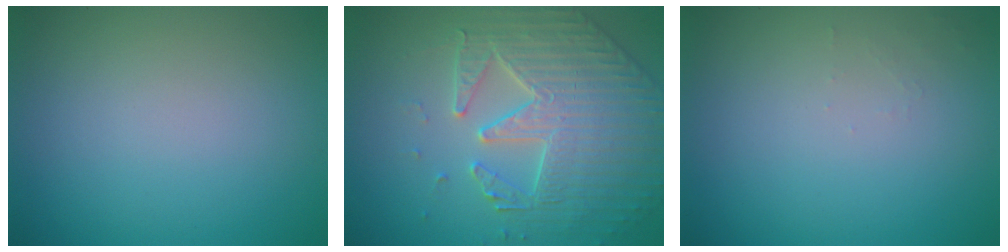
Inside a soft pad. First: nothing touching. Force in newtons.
{"total": 4.8, "press": 4.8, "slide": 0.5}
{"total": 0.7, "press": 0.7, "slide": 0.1}